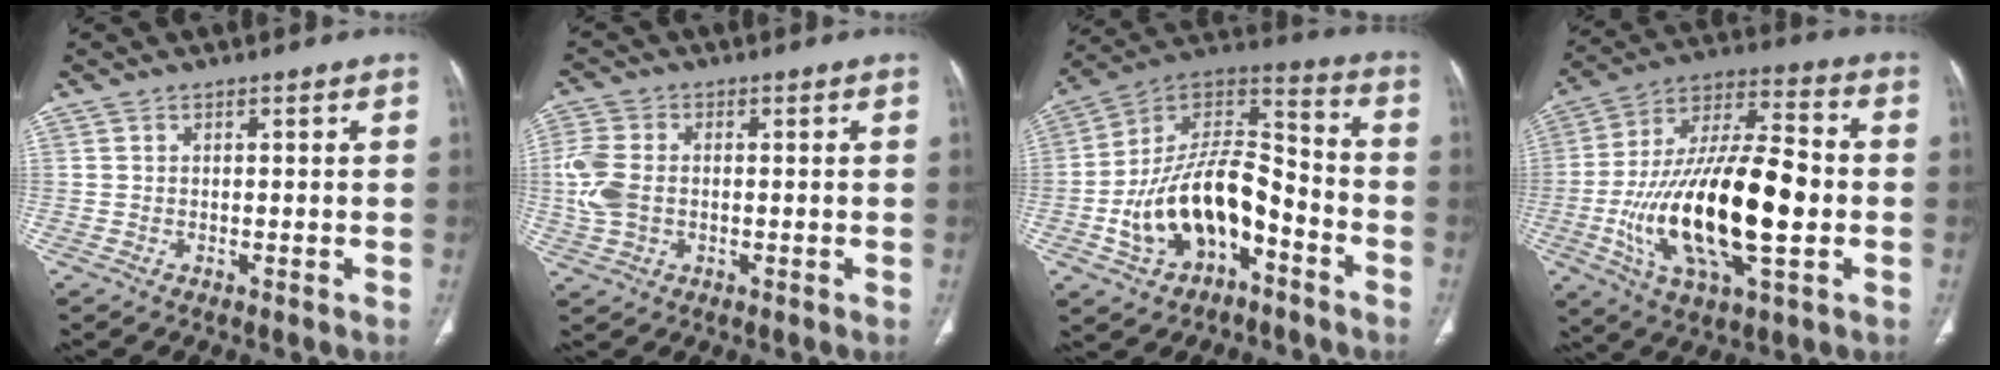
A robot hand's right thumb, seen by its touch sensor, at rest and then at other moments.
{"total": 7.6, "force": [-0.2, 5.3, 5.4], "torque": [-0.140, 0.006, -0.004]}
{"total": 19.7, "force": [-7.3, 11.2, 14.4], "torque": [-0.230, 0.080, -0.122]}
{"total": 26.8, "force": [-4.4, 10.8, 24.2], "torque": [-0.449, 0.022, -0.068]}